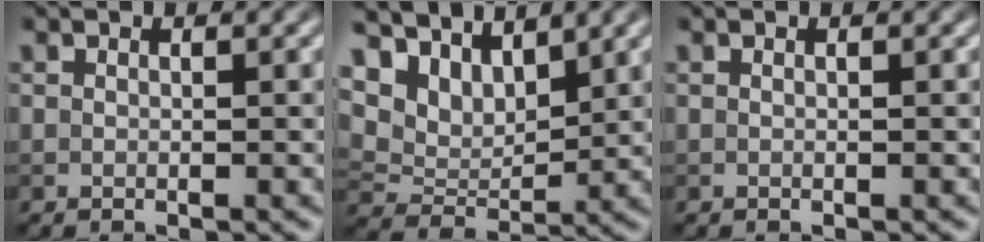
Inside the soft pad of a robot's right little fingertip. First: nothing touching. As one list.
[{"total": 5.7, "force": [4.3, 2.9, 2.3], "torque": [-0.061, -0.006, 0.075]}, {"total": 0.0}]